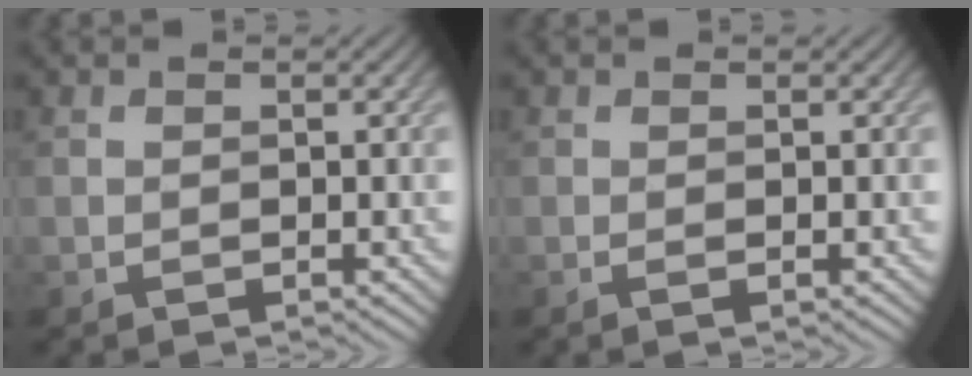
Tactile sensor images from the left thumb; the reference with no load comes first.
{"total": 0.5, "force": [-0.1, 0.0, 0.5], "torque": [-0.013, -0.004, -0.003]}